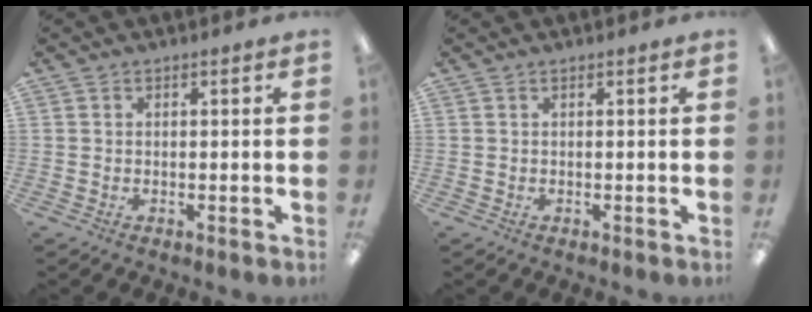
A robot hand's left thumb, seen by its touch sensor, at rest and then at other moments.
{"total": 0.0}